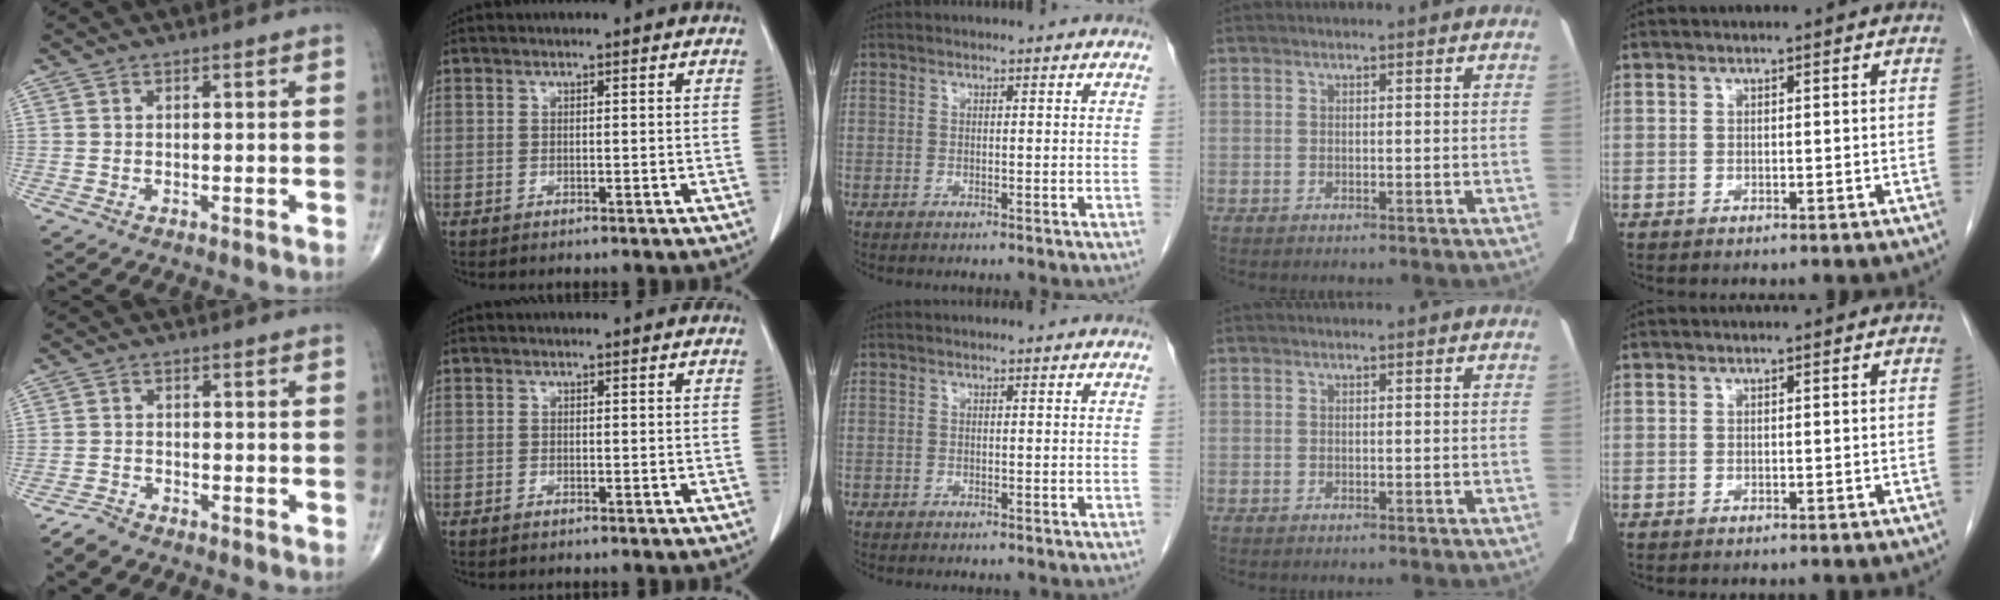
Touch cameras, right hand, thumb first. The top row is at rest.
{"thumb": {"total": 2.7, "force": [-2.5, 0.8, 0.5], "torque": [-0.018, 0.003, -0.052]}, "index": {"total": 0.8, "force": [-0.4, 0.5, 0.5], "torque": [-0.012, 0.000, -0.005]}}